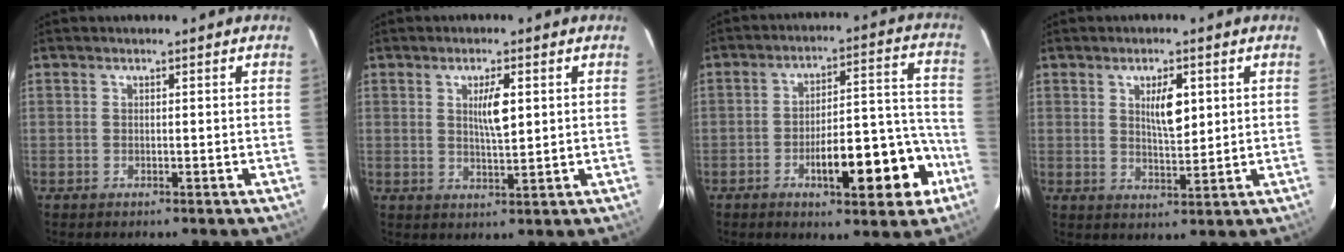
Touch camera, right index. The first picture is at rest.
{"total": 4.4, "force": [1.2, 0.8, 4.1], "torque": [-0.073, -0.001, 0.021]}
{"total": 14.0, "force": [-6.0, 3.9, 12.0], "torque": [-0.166, 0.032, -0.077]}
{"total": 5.2, "force": [1.7, 1.6, 4.6], "torque": [-0.079, -0.001, 0.033]}